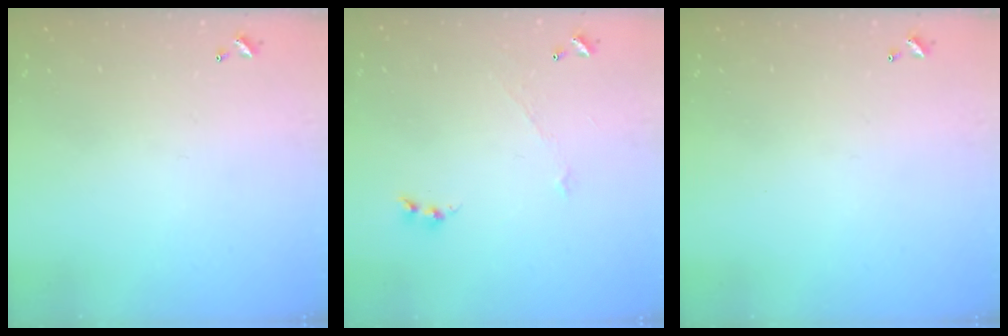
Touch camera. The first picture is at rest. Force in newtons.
{"total": 1.9, "press": 1.8, "slide": 0.4}
{"total": 0.0}